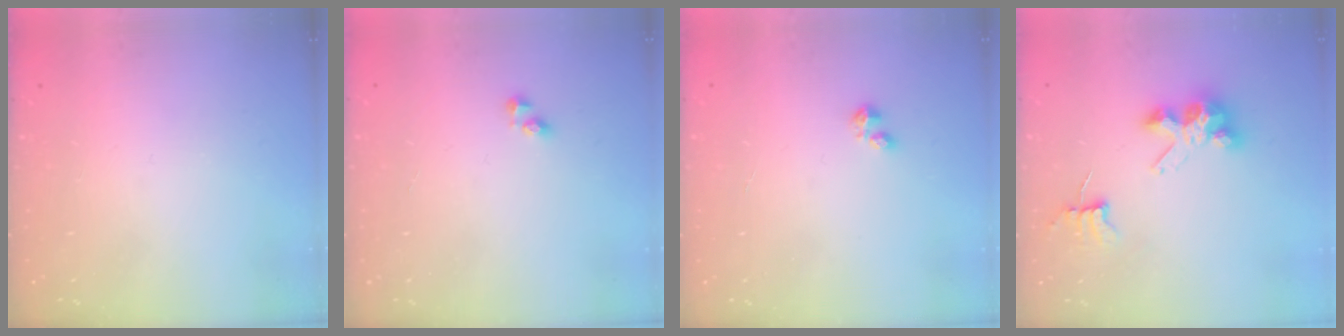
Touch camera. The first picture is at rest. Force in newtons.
{"total": 2.5, "press": 2.5, "slide": 0.2}
{"total": 2.4, "press": 2.4, "slide": 0.3}
{"total": 6.8, "press": 6.8, "slide": 0.5}